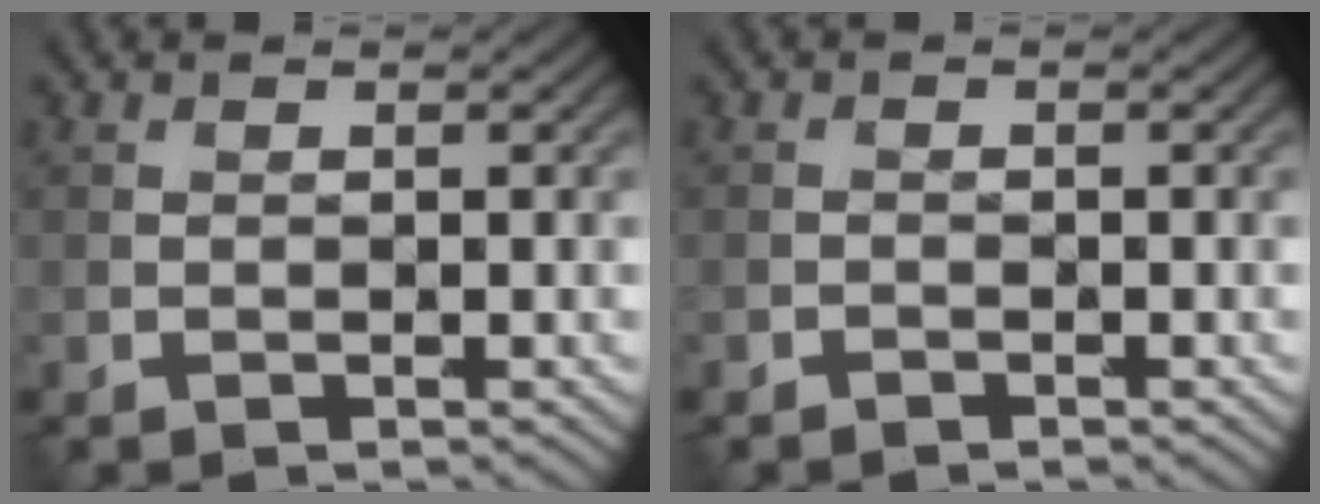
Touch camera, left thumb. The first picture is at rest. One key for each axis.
{"total": 0.7, "fx": -0.7, "fy": 0.2, "fz": 0.0, "tx": -0.001, "ty": -0.002, "tz": -0.016}